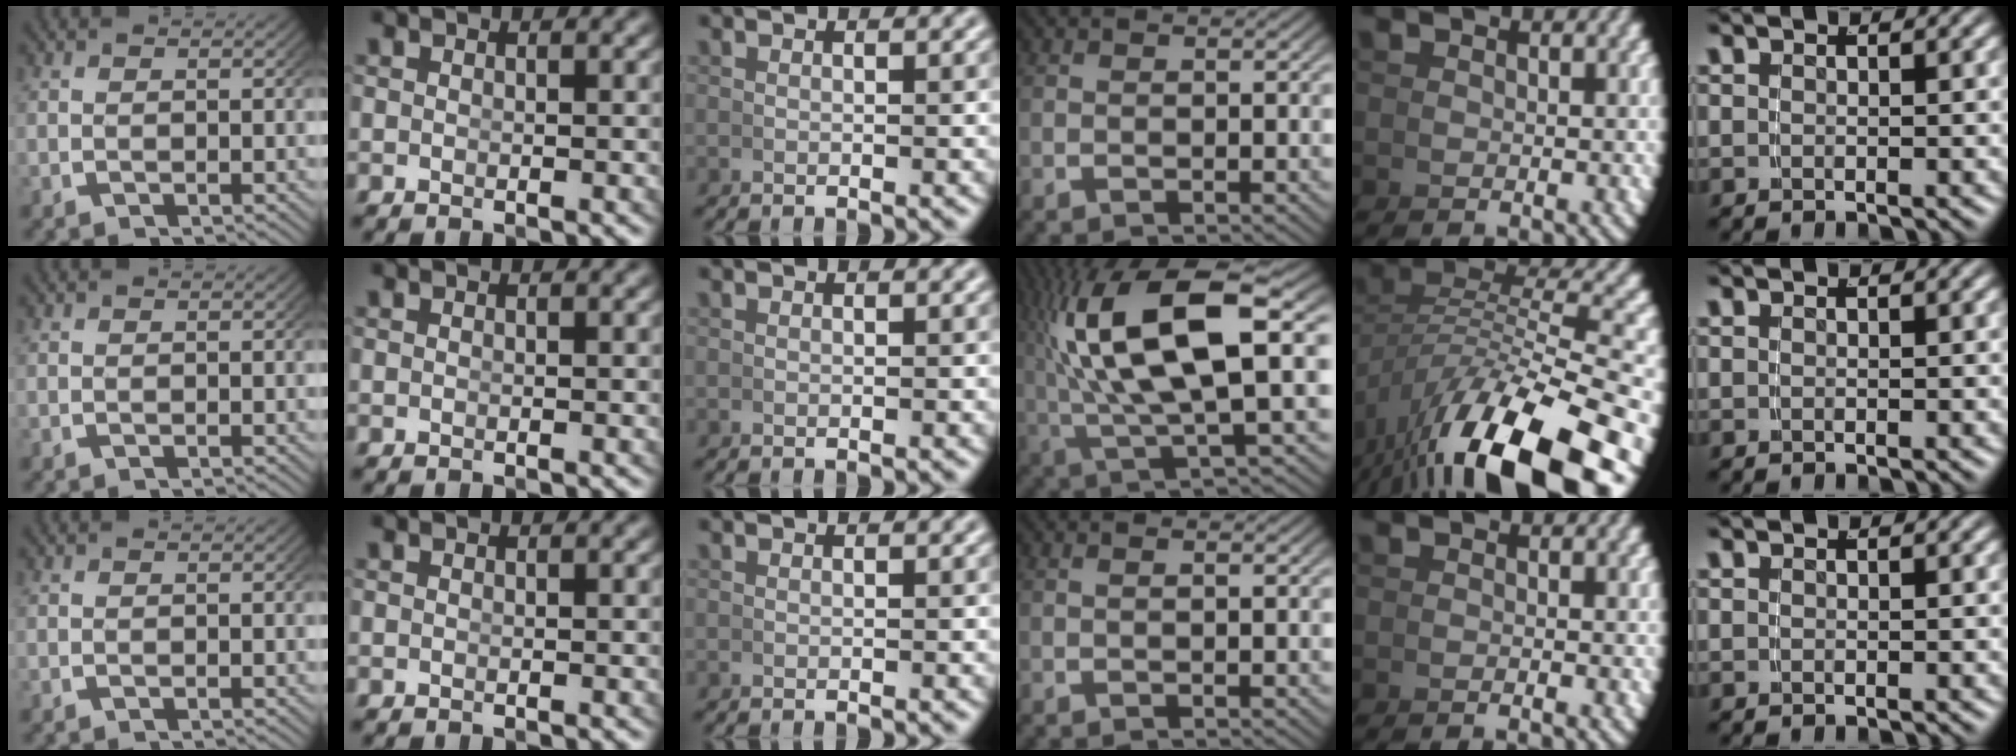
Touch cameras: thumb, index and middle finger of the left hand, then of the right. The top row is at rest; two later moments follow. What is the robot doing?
{"motion": "lift_and_place", "object": "cup"}